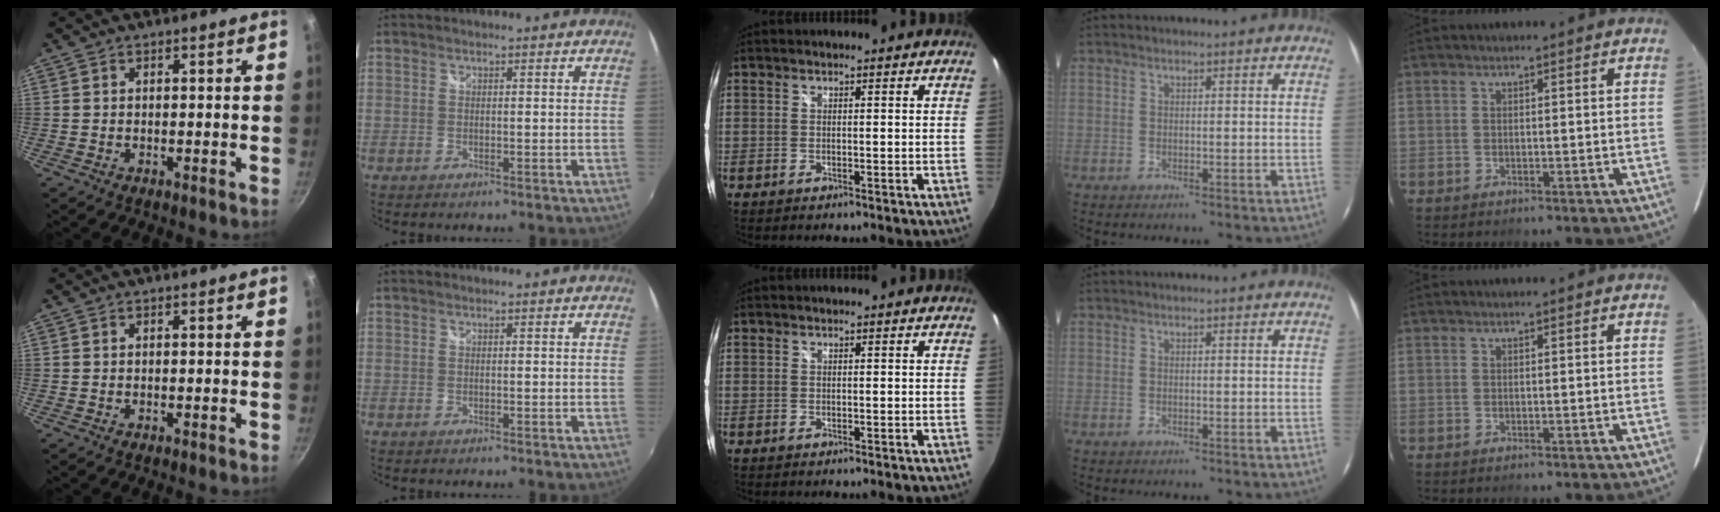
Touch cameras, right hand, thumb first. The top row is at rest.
{}